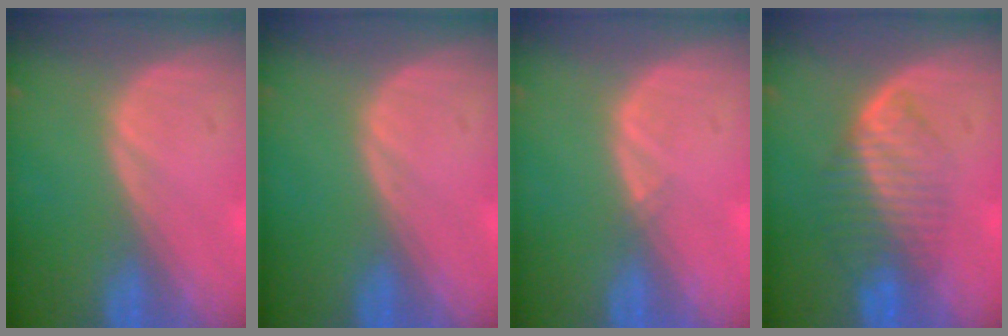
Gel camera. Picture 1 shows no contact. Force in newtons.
{"total": 0.0}
{"total": 0.7, "press": 0.5, "slide": 0.4}
{"total": 6.7, "press": 6.0, "slide": 2.9}